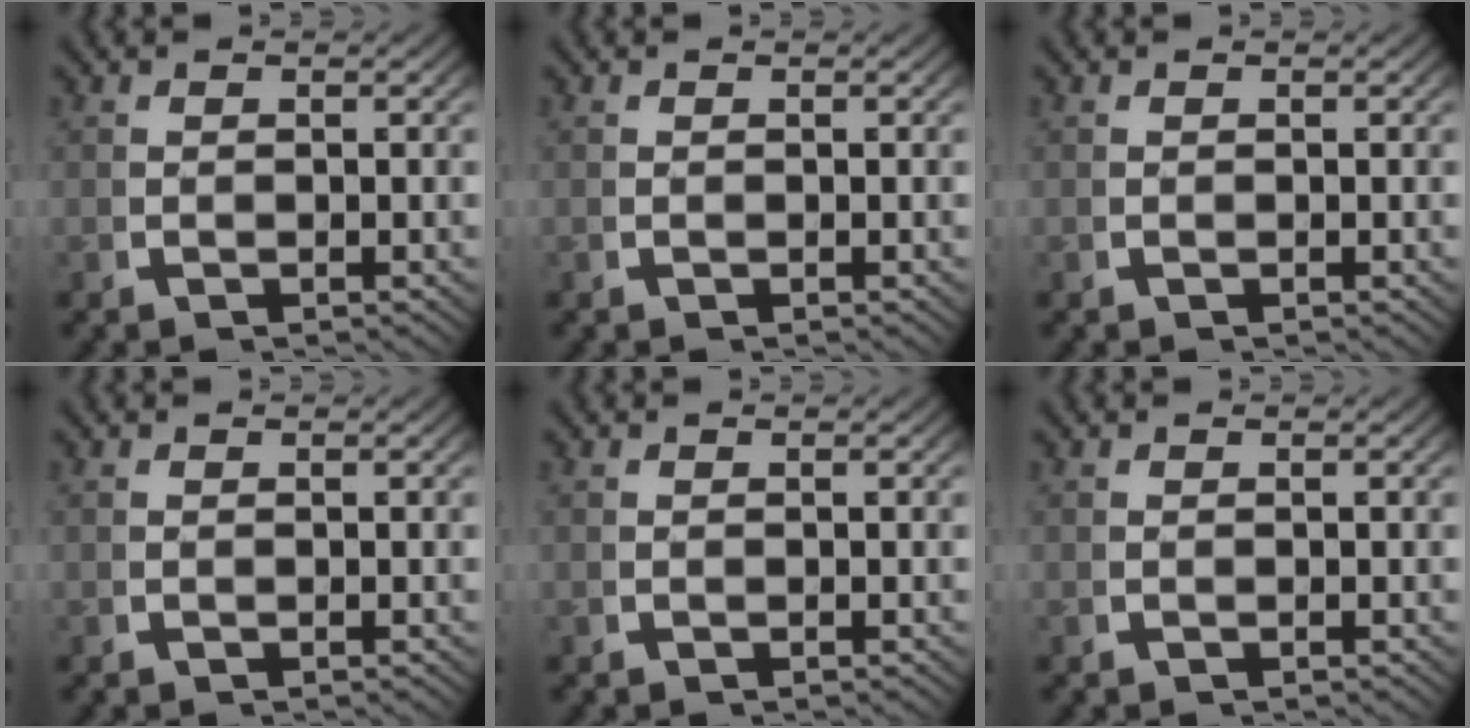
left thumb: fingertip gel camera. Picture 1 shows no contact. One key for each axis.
{"total": 0.0}
{"total": 0.0}
{"total": 0.0}
{"total": 0.0}
{"total": 0.0}